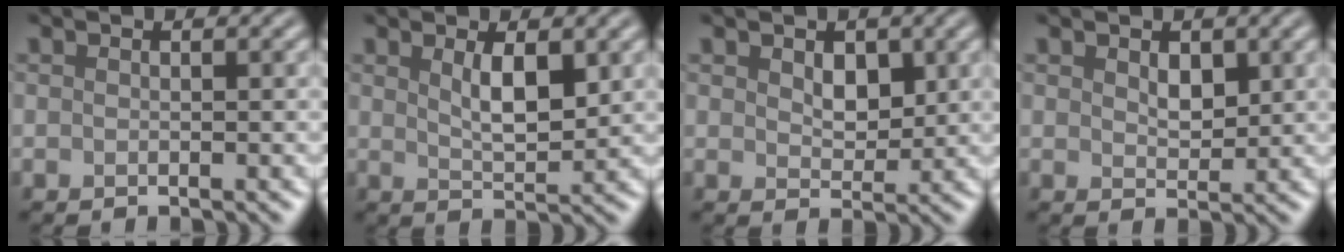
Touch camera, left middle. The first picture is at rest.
{"total": 3.2, "force": [1.2, 1.1, 2.7], "torque": [-0.050, -0.005, 0.026]}
{"total": 2.4, "force": [0.8, 1.6, 1.6], "torque": [-0.030, -0.004, 0.015]}
{"total": 1.9, "force": [0.8, 1.2, 1.3], "torque": [-0.022, -0.004, 0.017]}